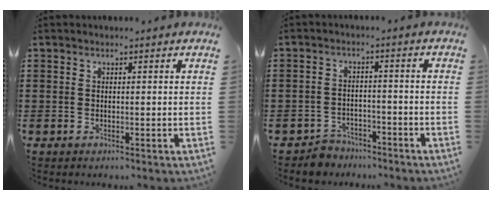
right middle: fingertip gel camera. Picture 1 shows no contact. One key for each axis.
{"total": 3.3, "fx": -3.2, "fy": 0.8, "fz": -0.2, "tx": -0.005, "ty": 0.003, "tz": -0.068}